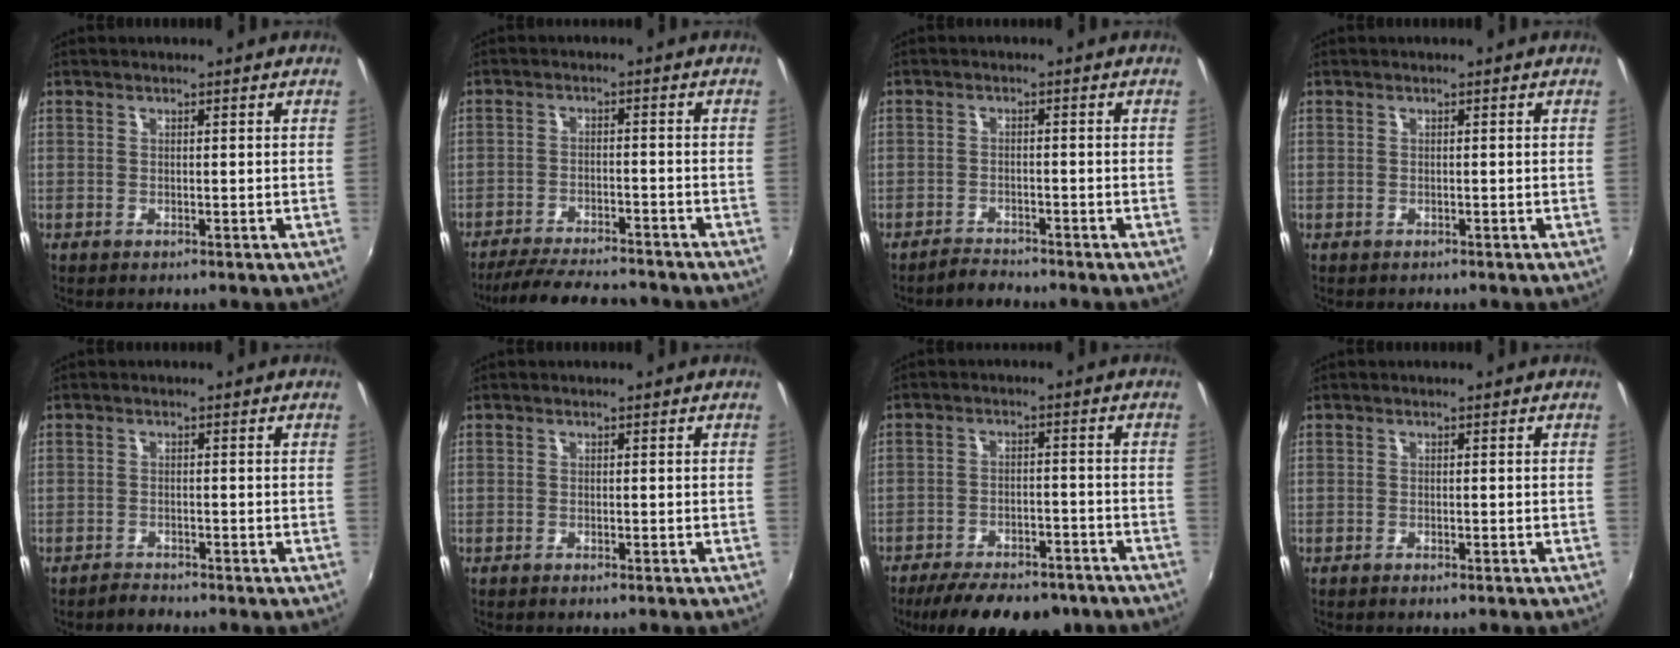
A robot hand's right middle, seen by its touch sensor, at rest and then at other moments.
{"total": 13.5, "force": [-12.1, 2.5, 5.6], "torque": [-0.124, -0.012, -0.184]}
{"total": 2.4, "force": [-2.3, 0.3, 0.1], "torque": [-0.013, 0.000, -0.046]}
{"total": 0.5, "force": [-0.3, 0.4, -0.1], "torque": [0.000, 0.000, -0.004]}
{"total": 1.7, "force": [-1.6, 0.2, 0.0], "torque": [-0.006, 0.000, -0.032]}
{"total": 0.7, "force": [-0.5, 0.1, 0.4], "torque": [-0.008, -0.001, -0.010]}
{"total": 17.2, "force": [-13.5, 6.3, 8.6], "torque": [-0.172, -0.022, -0.184]}
{"total": 0.9, "force": [-0.7, 0.2, 0.4], "torque": [-0.010, -0.002, -0.013]}